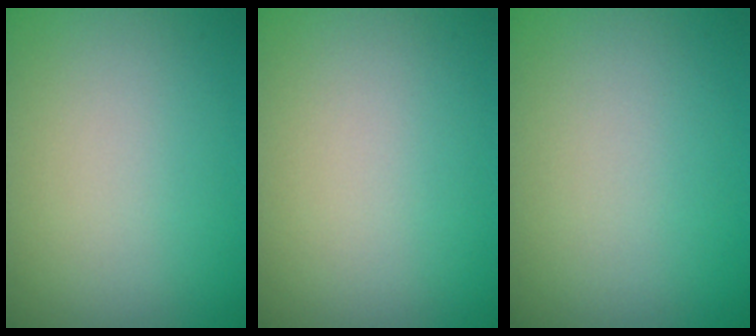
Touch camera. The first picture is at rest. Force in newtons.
{"total": 0.0}
{"total": 0.0}